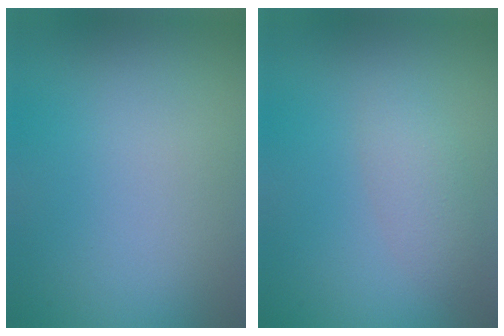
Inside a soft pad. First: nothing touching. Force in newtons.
{"total": 2.1, "press": 2.1, "slide": 0.0}